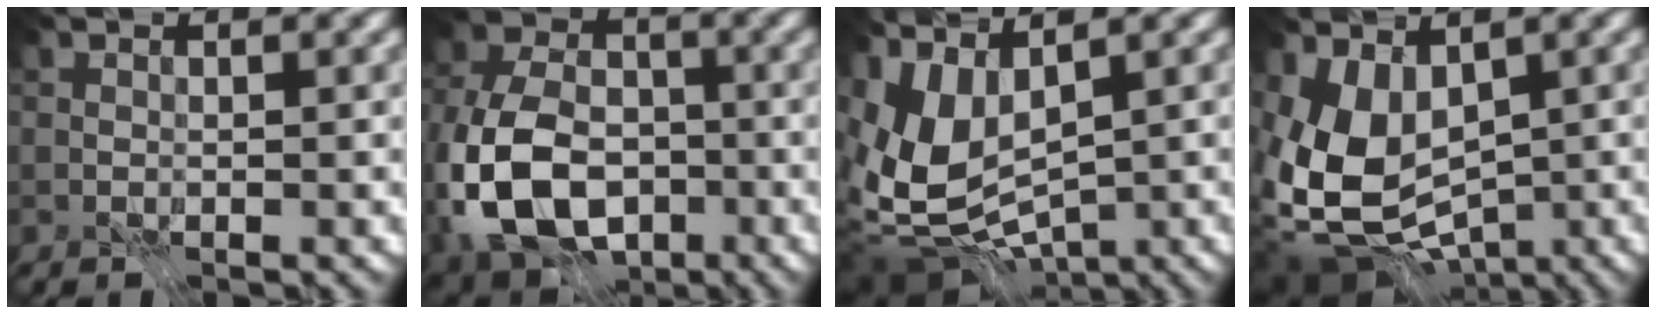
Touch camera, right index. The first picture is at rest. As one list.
[{"total": 13.2, "force": [-4.4, 9.1, 8.5], "torque": [-0.192, -0.023, -0.090]}, {"total": 11.2, "force": [-1.7, 6.6, 8.9], "torque": [-0.194, -0.019, -0.010]}, {"total": 11.5, "force": [-2.4, 7.7, 8.2], "torque": [-0.168, -0.032, -0.039]}]